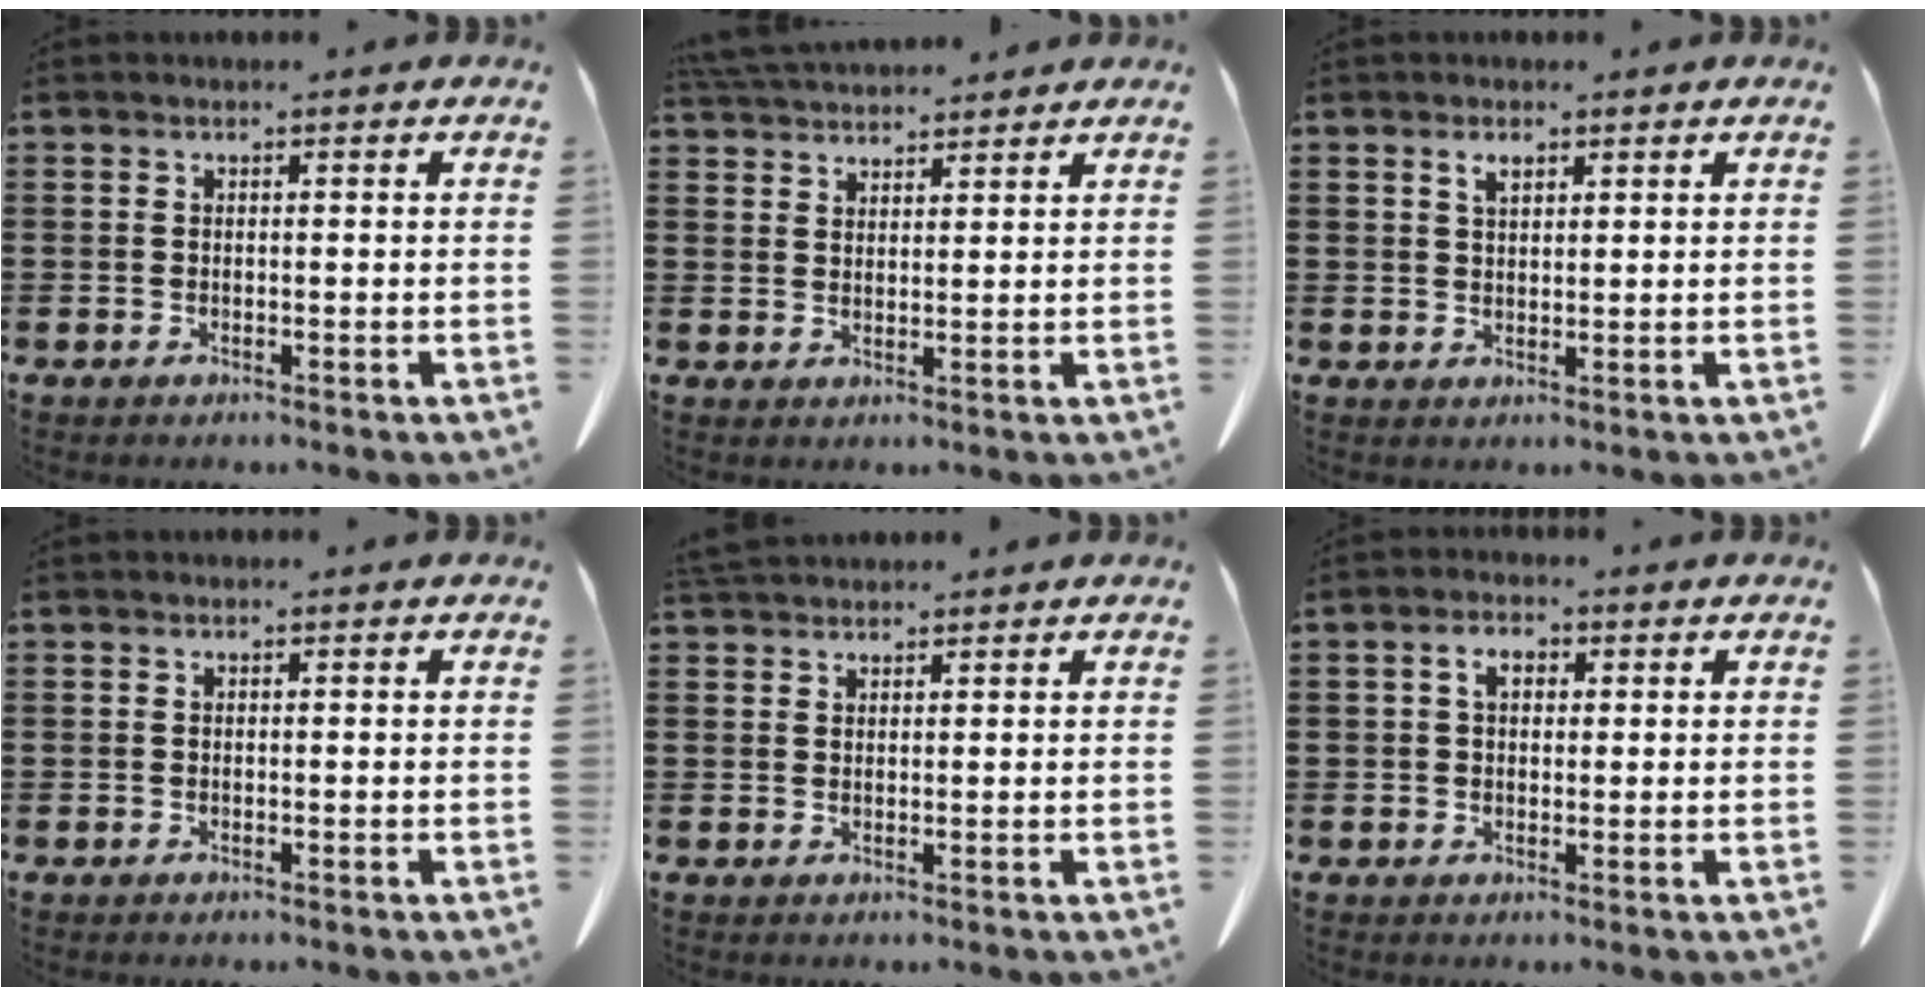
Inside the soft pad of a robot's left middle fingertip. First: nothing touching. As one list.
[{"total": 4.3, "force": [4.2, 0.5, 0.8], "torque": [-0.027, -0.010, 0.080]}, {"total": 2.1, "force": [1.3, 0.9, 1.3], "torque": [-0.021, 0.002, 0.021]}, {"total": 0.0}, {"total": 2.5, "force": [2.3, 0.6, 0.6], "torque": [-0.019, 0.001, 0.046]}, {"total": 3.2, "force": [1.0, 1.9, 2.4], "torque": [-0.045, 0.009, 0.013]}]